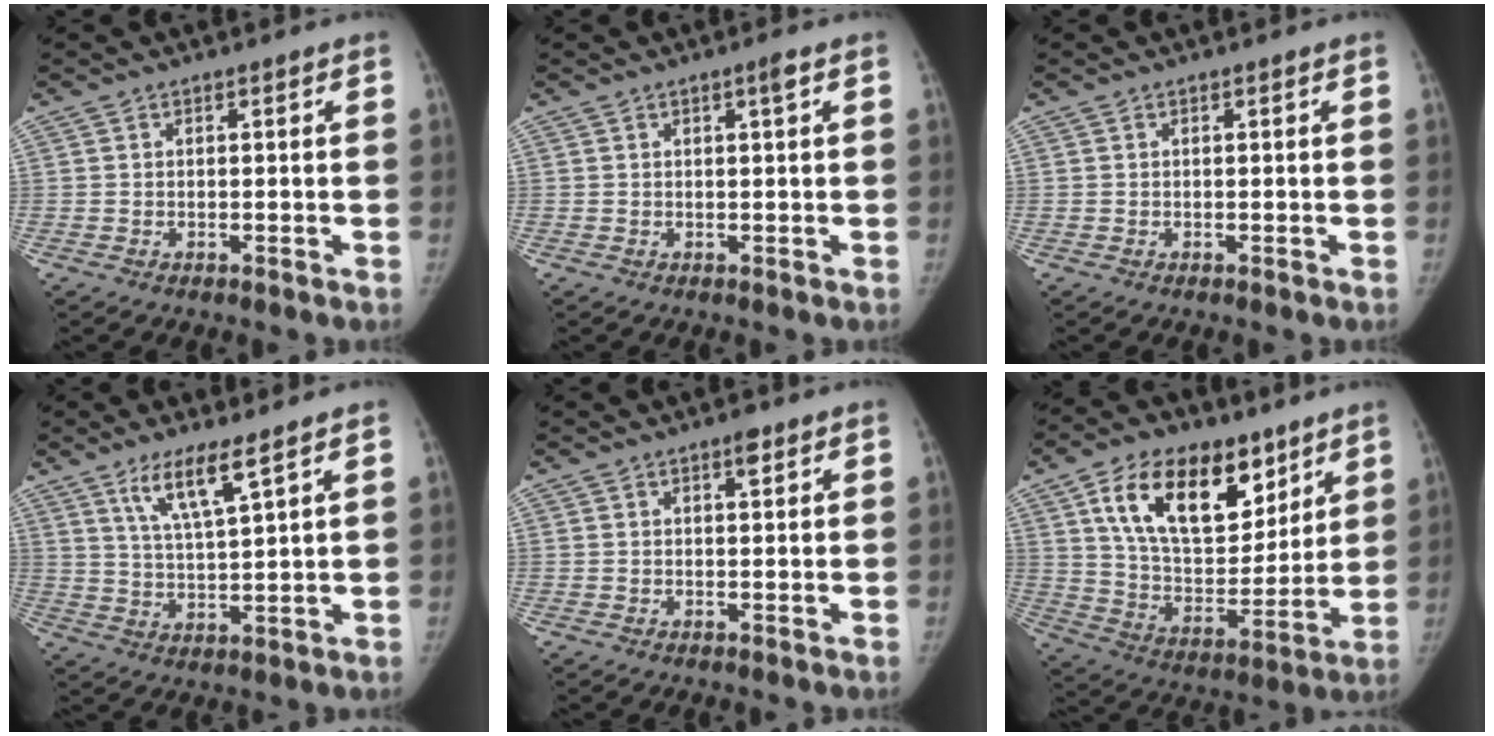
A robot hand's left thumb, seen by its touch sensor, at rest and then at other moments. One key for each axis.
{"total": 1.4, "fx": 0.6, "fy": 0.0, "fz": 1.2, "tx": -0.020, "ty": -0.001, "tz": 0.010}
{"total": 0.0}
{"total": 7.9, "fx": 5.0, "fy": 1.0, "fz": 6.1, "tx": -0.114, "ty": -0.032, "tz": 0.102}
{"total": 2.1, "fx": 1.3, "fy": 0.7, "fz": 1.5, "tx": -0.019, "ty": -0.006, "tz": 0.018}
{"total": 21.9, "fx": 11.2, "fy": 12.5, "fz": 14.1, "tx": -0.185, "ty": -0.044, "tz": 0.199}